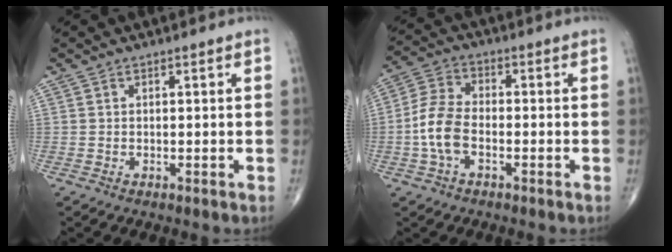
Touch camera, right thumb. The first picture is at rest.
{"total": 8.0, "force": [-2.1, 4.6, 6.3], "torque": [-0.136, 0.022, -0.048]}